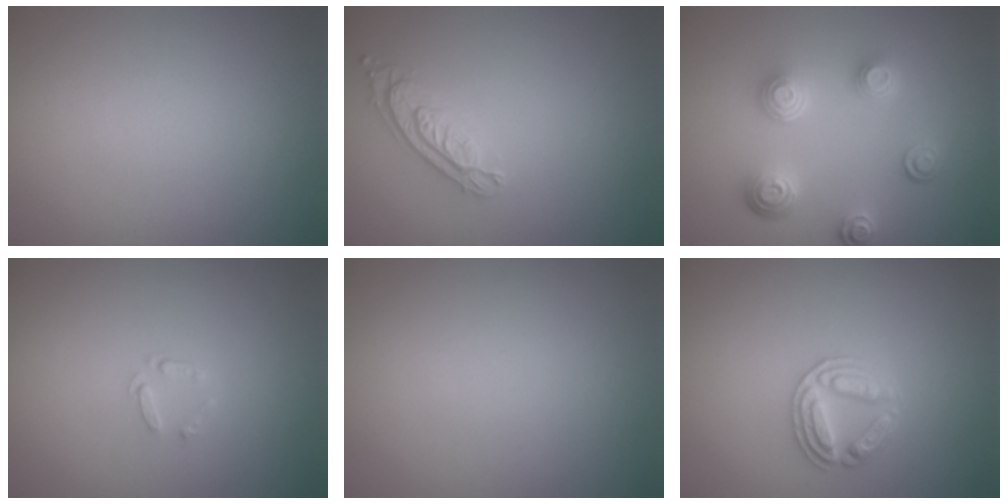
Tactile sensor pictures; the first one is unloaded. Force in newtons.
{"total": 2.4, "press": 1.9, "slide": 1.4}
{"total": 4.4, "press": 3.4, "slide": 2.8}
{"total": 0.7, "press": 0.5, "slide": 0.5}
{"total": 0.0}
{"total": 2.8, "press": 2.7, "slide": 0.4}